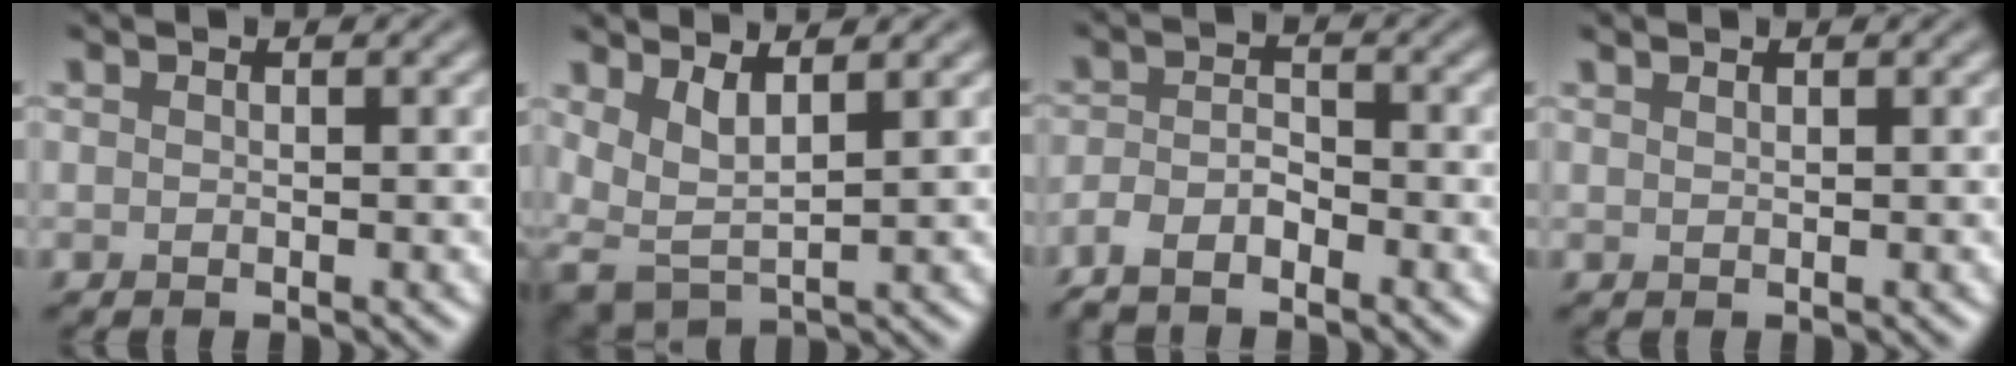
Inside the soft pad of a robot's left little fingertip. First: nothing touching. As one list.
[{"total": 3.2, "force": [1.6, 1.3, 2.4], "torque": [-0.058, -0.009, 0.033]}, {"total": 2.9, "force": [-2.2, 1.0, 1.7], "torque": [-0.038, -0.002, -0.049]}, {"total": 0.5, "force": [0.5, 0.1, 0.2], "torque": [-0.003, 0.000, 0.008]}]